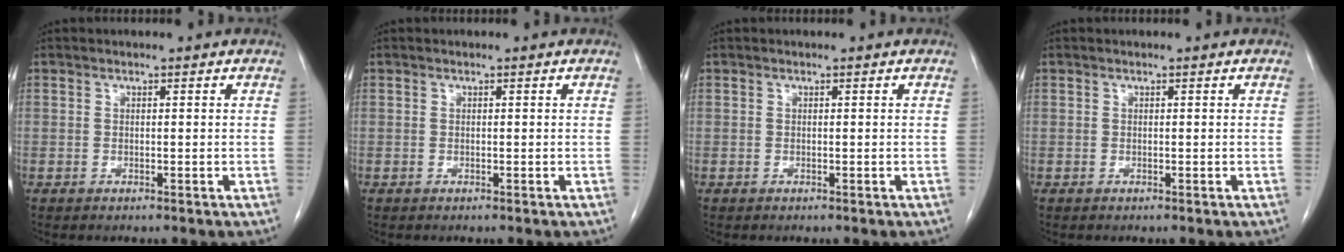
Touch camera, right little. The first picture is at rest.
{"total": 0.0}
{"total": 0.0}
{"total": 0.0}